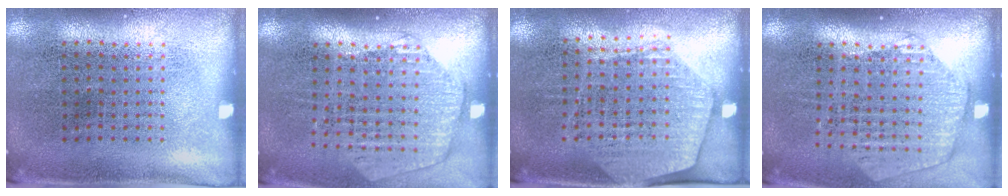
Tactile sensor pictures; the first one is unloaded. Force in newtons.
{"total": 1.8, "press": 1.7, "slide": 0.6}
{"total": 1.6, "press": 1.4, "slide": 0.7}
{"total": 1.8, "press": 1.7, "slide": 0.6}